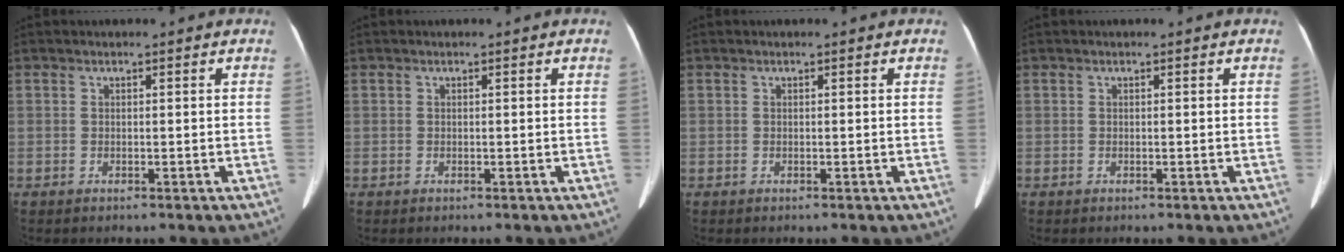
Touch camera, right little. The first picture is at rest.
{"total": 0.0}
{"total": 0.0}
{"total": 0.0}